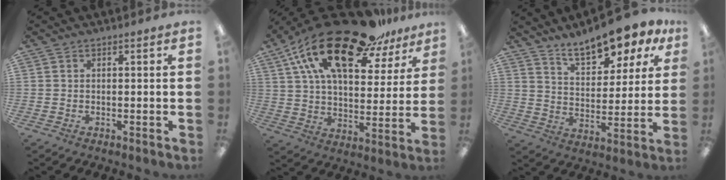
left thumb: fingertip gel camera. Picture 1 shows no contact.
{"total": 25.1, "force": [16.5, 10.0, 16.0], "torque": [-0.286, -0.092, 0.281]}
{"total": 12.1, "force": [10.1, 4.1, 5.2], "torque": [-0.088, -0.061, 0.183]}